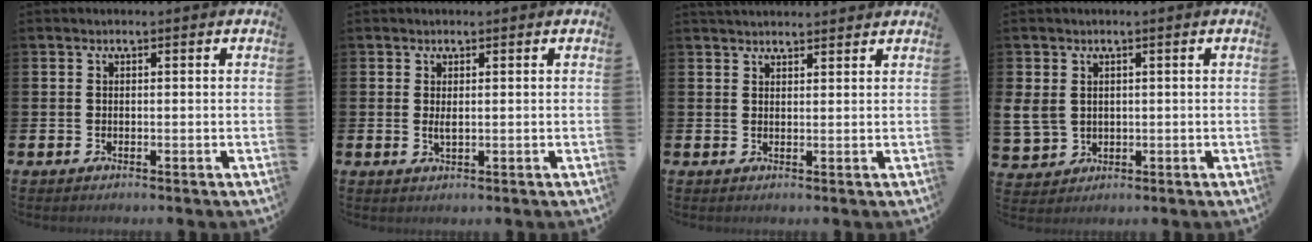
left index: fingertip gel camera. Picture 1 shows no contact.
{"total": 1.4, "force": [0.5, 0.4, 1.2], "torque": [-0.015, -0.002, 0.006]}
{"total": 2.4, "force": [2.3, 0.4, 0.2], "torque": [-0.008, -0.007, 0.044]}
{"total": 3.9, "force": [1.5, 3.4, 1.4], "torque": [-0.034, 0.007, 0.028]}